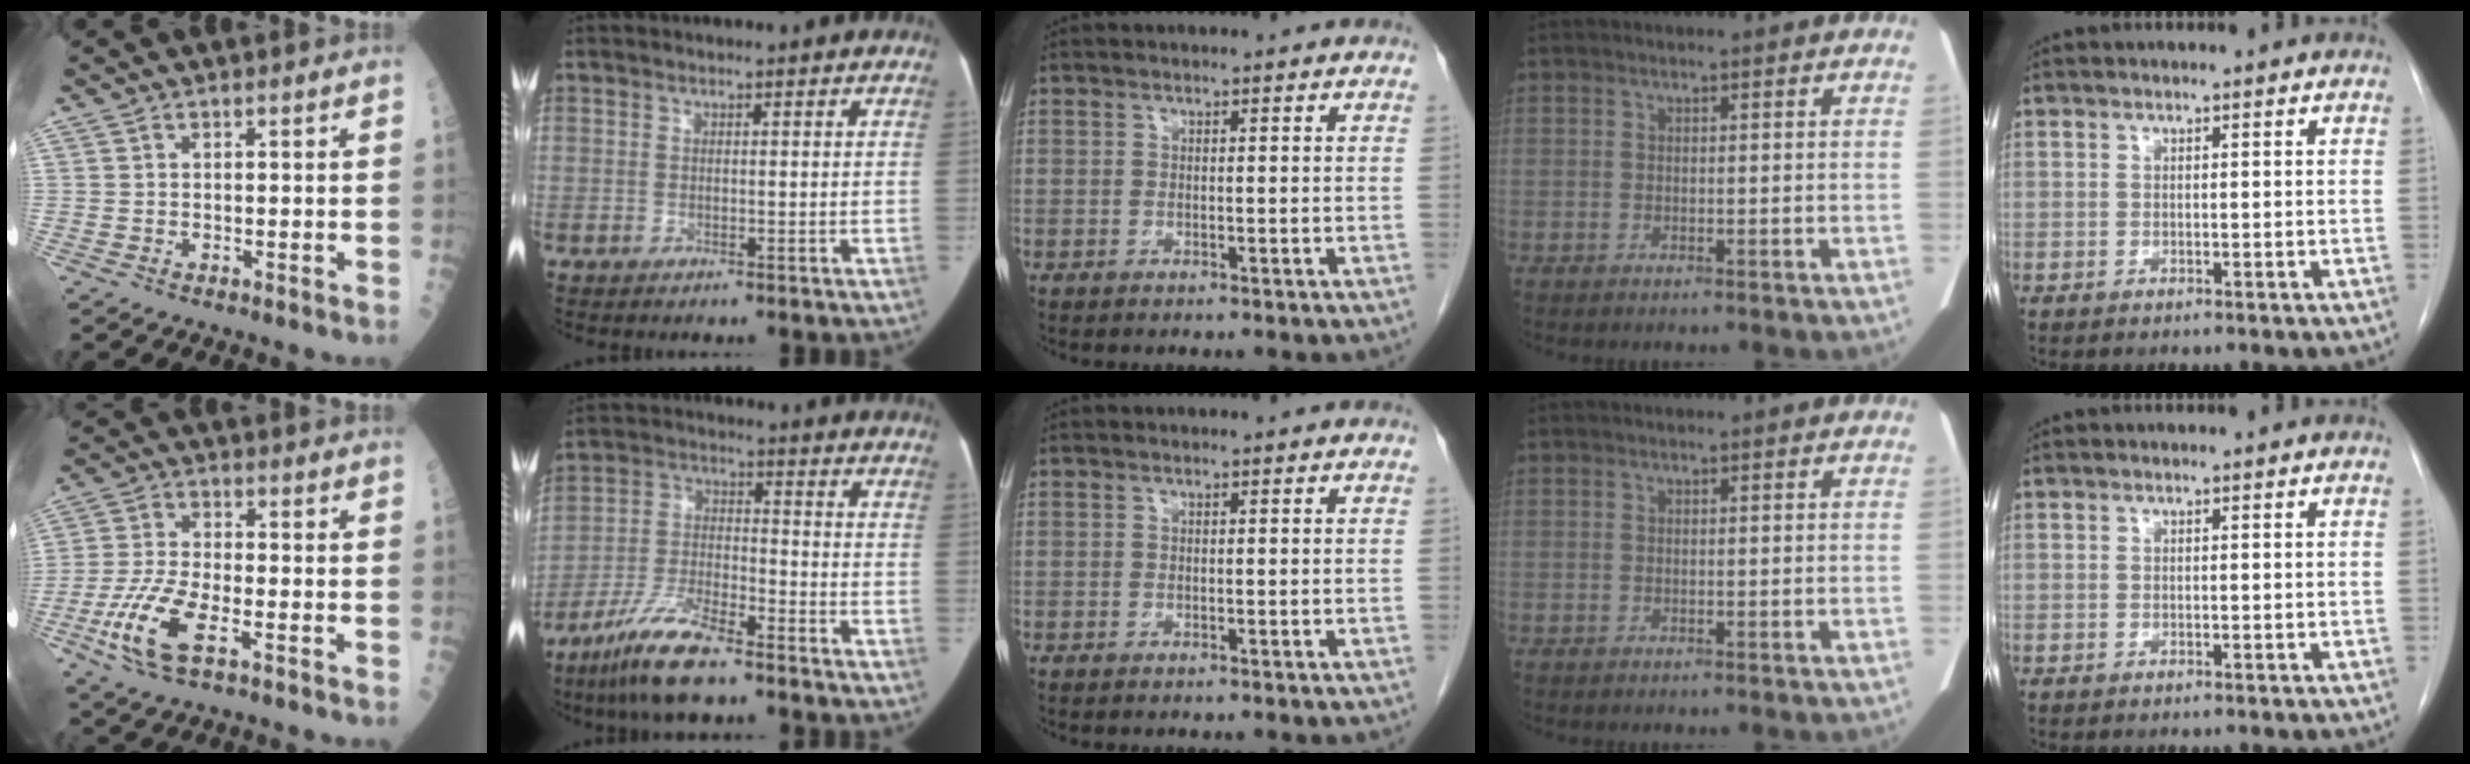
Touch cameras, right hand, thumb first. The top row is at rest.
{"thumb": {"total": 11.2, "force": [-4.5, 3.9, 9.4], "torque": [-0.217, 0.008, -0.087]}, "index": {"total": 10.0, "force": [-7.7, 2.0, 6.0], "torque": [-0.126, -0.018, -0.148]}}